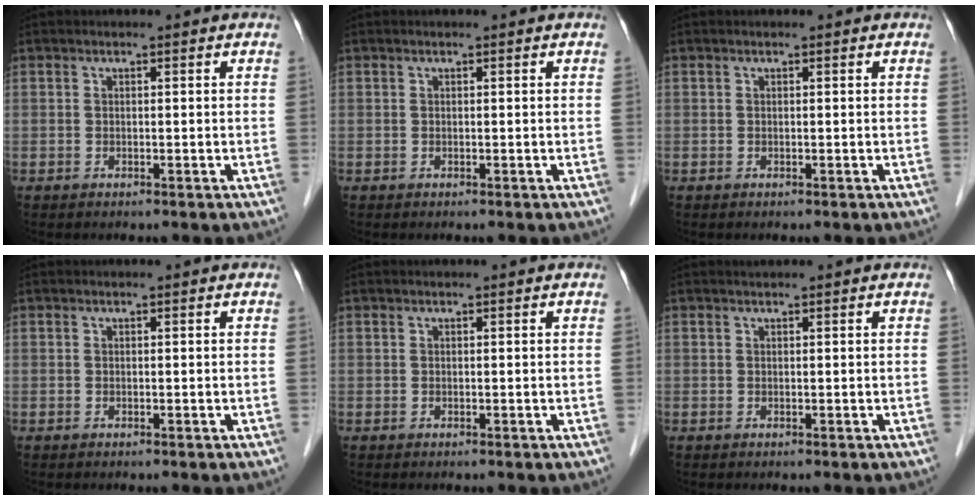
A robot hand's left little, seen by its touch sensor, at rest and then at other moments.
{"total": 0.0}
{"total": 0.0}
{"total": 0.0}
{"total": 0.0}
{"total": 0.0}